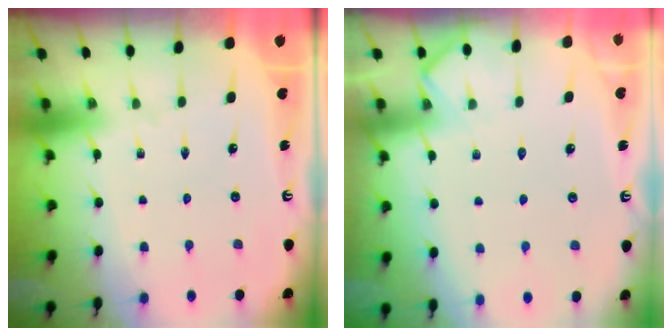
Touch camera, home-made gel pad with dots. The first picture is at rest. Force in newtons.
{"total": 5.4, "press": 5.4, "slide": 0.5}